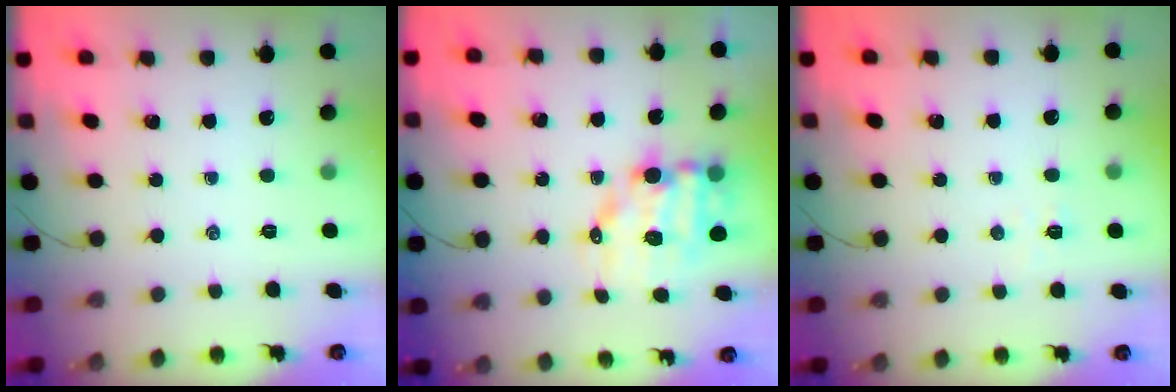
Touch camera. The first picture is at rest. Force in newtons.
{"total": 9.5, "press": 9.2, "slide": 2.4}
{"total": 2.9, "press": 2.8, "slide": 0.9}